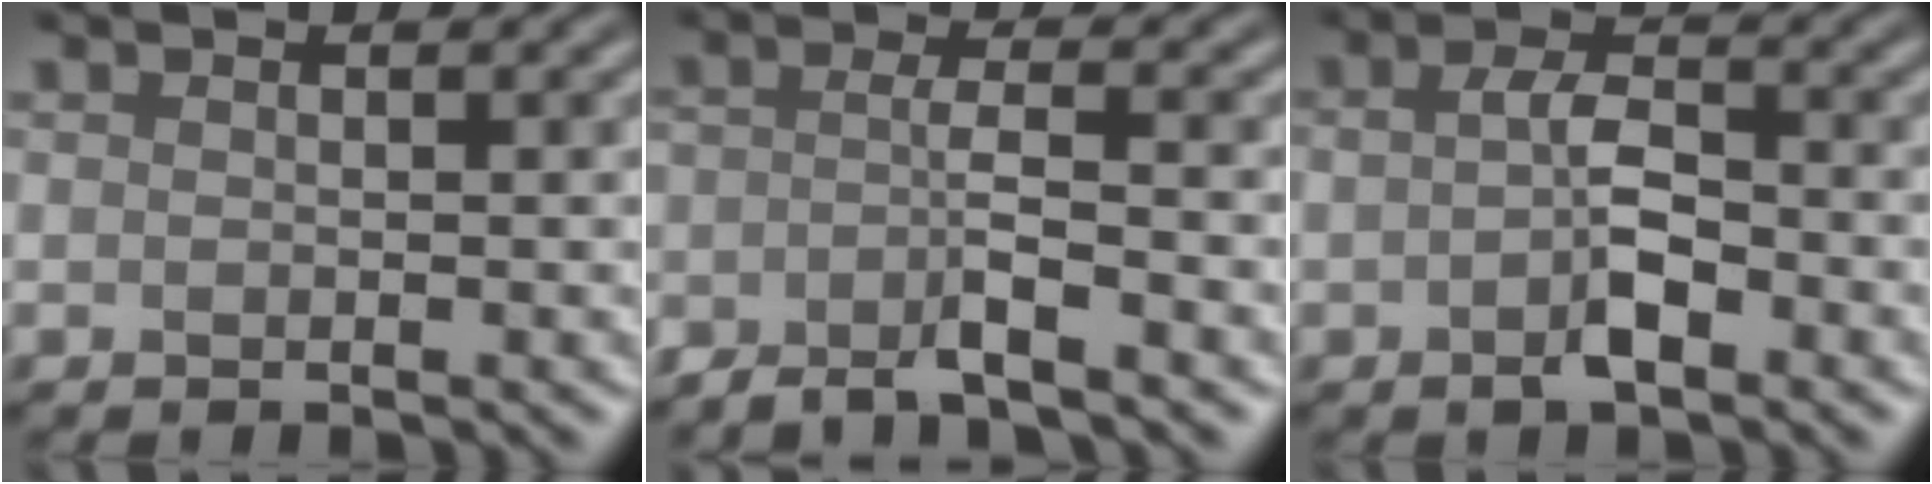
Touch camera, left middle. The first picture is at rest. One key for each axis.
{"total": 3.2, "fx": -2.3, "fy": 0.3, "fz": 2.1, "tx": -0.037, "ty": 0.002, "tz": -0.051}
{"total": 3.6, "fx": -1.0, "fy": 1.6, "fz": 3.0, "tx": -0.056, "ty": 0.001, "tz": -0.022}